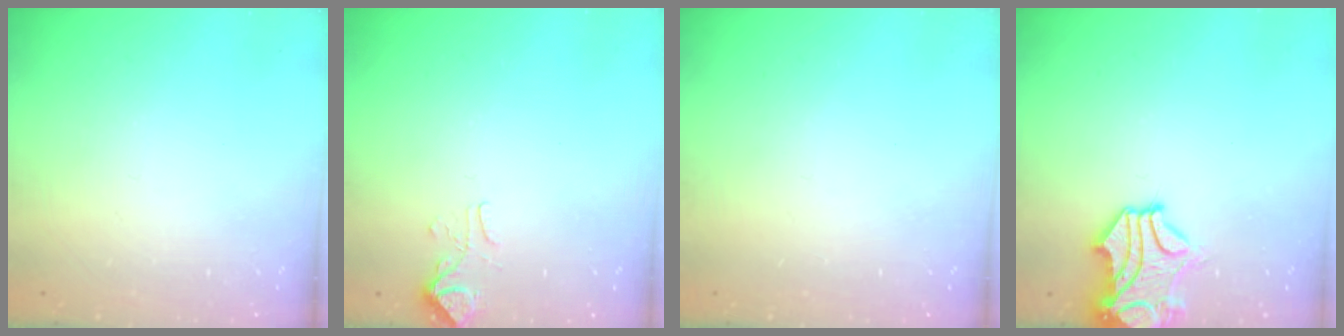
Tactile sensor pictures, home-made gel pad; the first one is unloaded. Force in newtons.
{"total": 2.4, "press": 2.3, "slide": 0.7}
{"total": 0.0}
{"total": 2.6, "press": 2.2, "slide": 1.4}